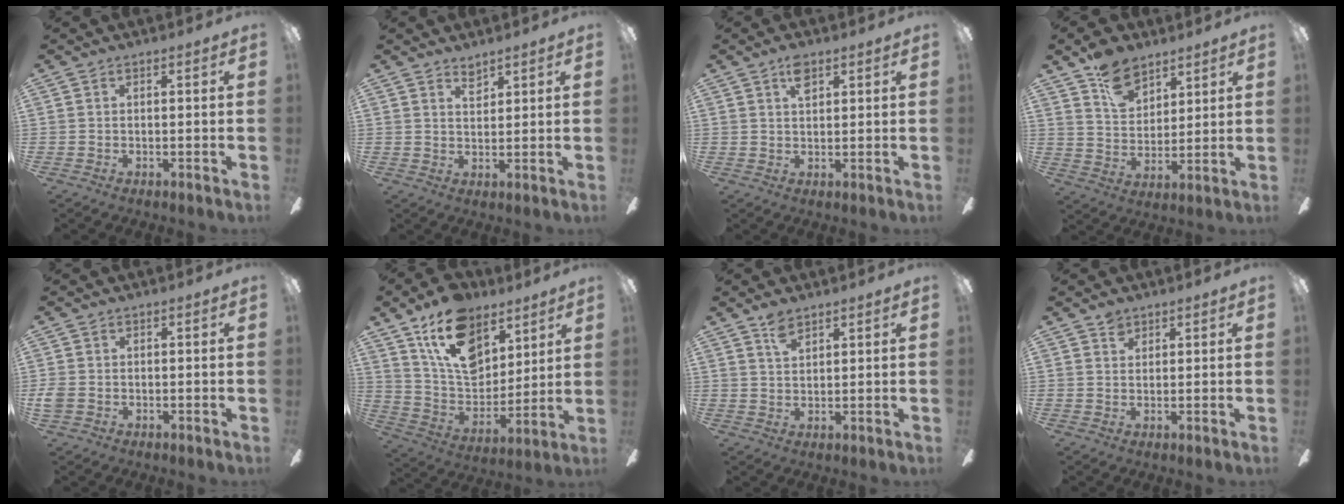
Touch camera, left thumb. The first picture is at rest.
{"total": 3.1, "force": [2.7, 1.2, 1.0], "torque": [-0.016, -0.012, 0.048]}
{"total": 3.9, "force": [2.4, 2.0, 2.4], "torque": [-0.037, -0.002, 0.038]}
{"total": 10.8, "force": [7.6, 6.7, 3.8], "torque": [-0.062, -0.037, 0.146]}
{"total": 2.5, "force": [-0.4, 2.1, 1.3], "torque": [-0.028, 0.004, -0.009]}
{"total": 18.0, "force": [11.2, 10.9, 9.0], "torque": [-0.161, -0.051, 0.210]}
{"total": 3.8, "force": [2.9, 1.7, 1.8], "torque": [-0.034, -0.006, 0.053]}
{"total": 2.4, "force": [1.8, 1.4, 0.5], "torque": [-0.005, -0.005, 0.034]}